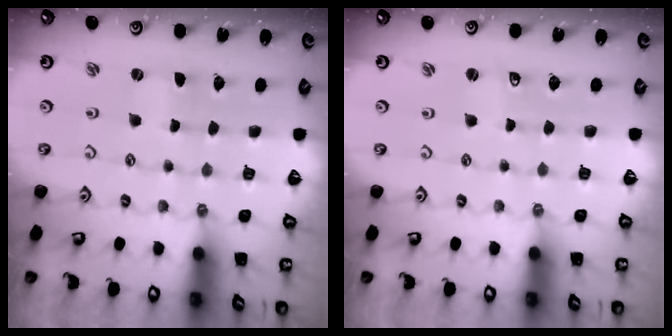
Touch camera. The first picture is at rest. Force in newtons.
{"total": 1.2, "press": 1.2, "slide": 0.0}